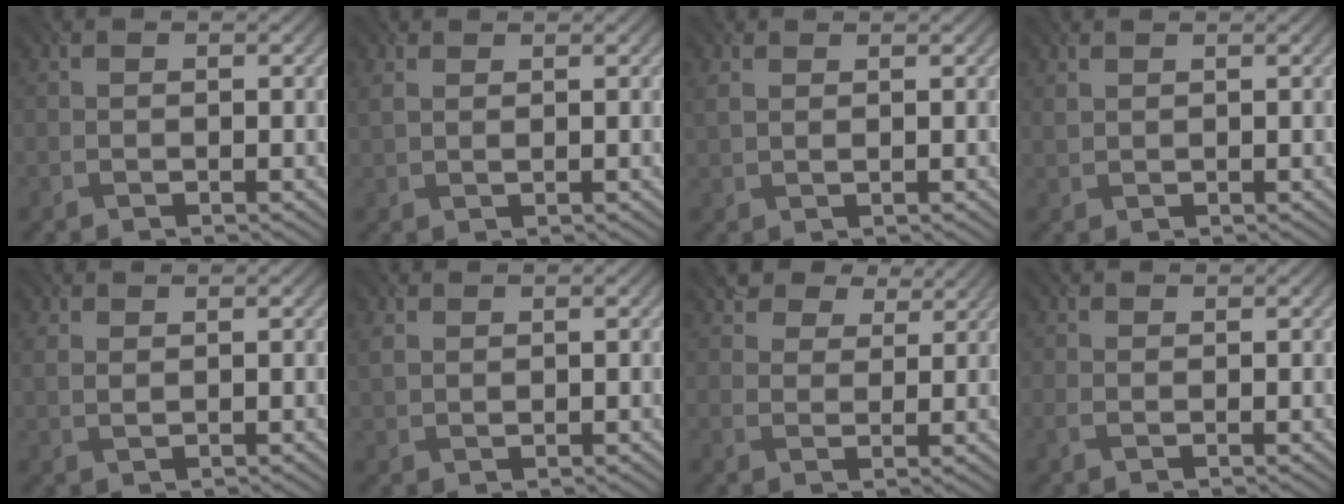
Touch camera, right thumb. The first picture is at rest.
{"total": 1.5, "force": [1.4, 0.2, 0.6], "torque": [-0.029, 0.002, 0.025]}
{"total": 1.6, "force": [1.4, 0.3, 0.7], "torque": [-0.031, 0.001, 0.026]}
{"total": 1.2, "force": [1.2, 0.1, 0.0], "torque": [-0.013, -0.003, 0.025]}
{"total": 1.5, "force": [1.5, 0.1, 0.5], "torque": [-0.027, 0.000, 0.026]}
{"total": 1.7, "force": [1.5, 0.7, 0.6], "torque": [-0.031, -0.001, 0.029]}
{"total": 6.4, "force": [5.0, 3.4, 2.2], "torque": [-0.056, -0.009, 0.092]}
{"total": 0.6, "force": [0.2, 0.3, 0.4], "torque": [-0.017, -0.004, 0.000]}